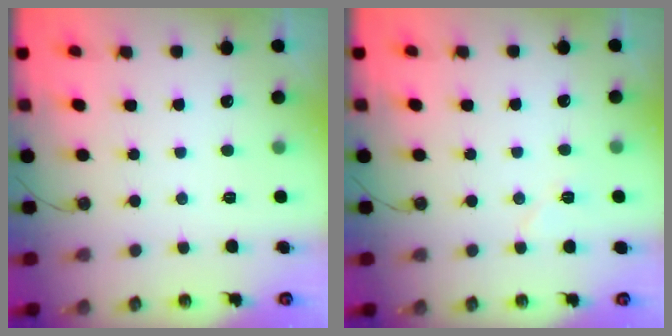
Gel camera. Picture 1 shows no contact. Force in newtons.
{"total": 5.2, "press": 4.9, "slide": 1.7}